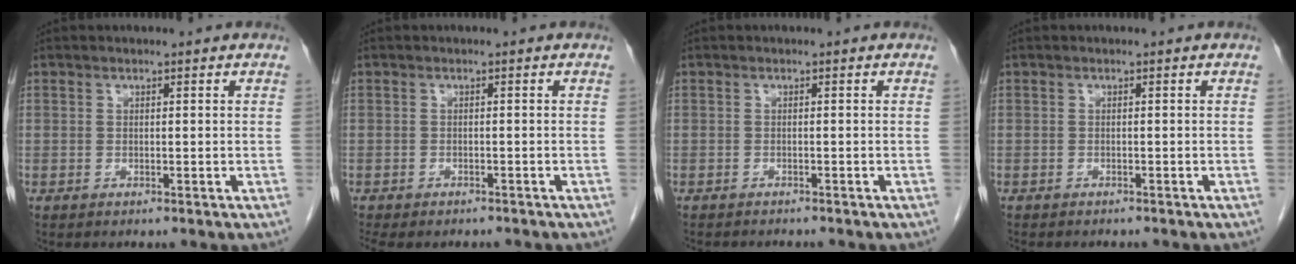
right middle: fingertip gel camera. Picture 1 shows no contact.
{"total": 7.6, "force": [-6.6, 2.6, 2.8], "torque": [-0.048, -0.007, -0.083]}
{"total": 4.3, "force": [-4.0, 0.9, 1.5], "torque": [-0.024, -0.008, -0.051]}
{"total": 4.7, "force": [-4.2, 1.1, 1.9], "torque": [-0.028, -0.009, -0.052]}